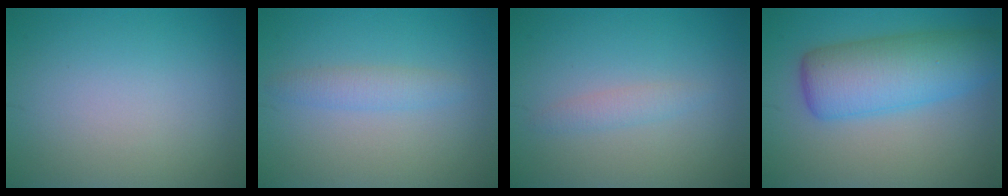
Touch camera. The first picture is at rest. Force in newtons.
{"total": 1.8, "press": 1.8, "slide": 0.2}
{"total": 1.3, "press": 1.3, "slide": 0.0}
{"total": 7.6, "press": 7.6, "slide": 0.2}